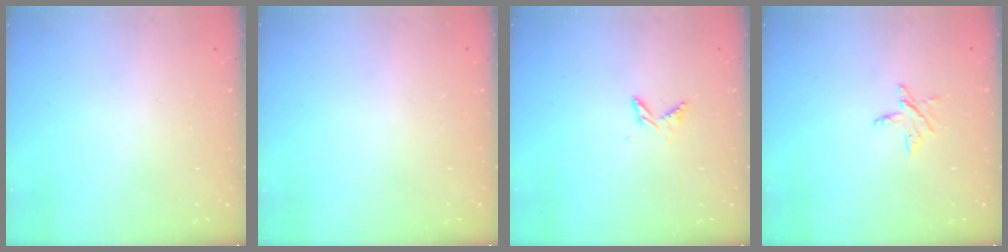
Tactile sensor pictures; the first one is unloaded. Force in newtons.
{"total": 0.0}
{"total": 4.7, "press": 4.6, "slide": 0.6}
{"total": 3.7, "press": 3.7, "slide": 0.2}